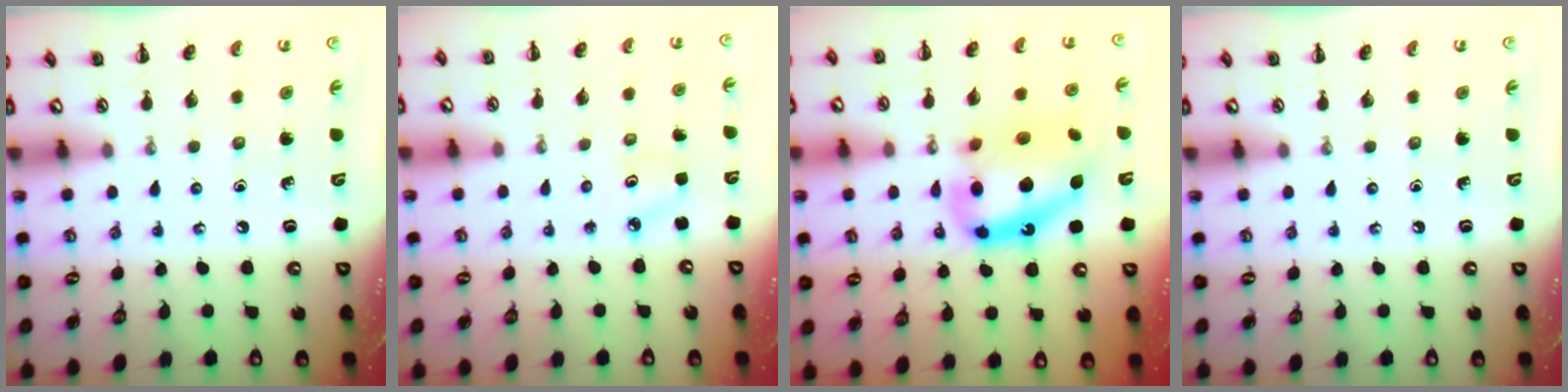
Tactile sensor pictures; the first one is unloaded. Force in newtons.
{"total": 2.3, "press": 2.2, "slide": 0.5}
{"total": 16.5, "press": 15.9, "slide": 4.4}
{"total": 0.0}